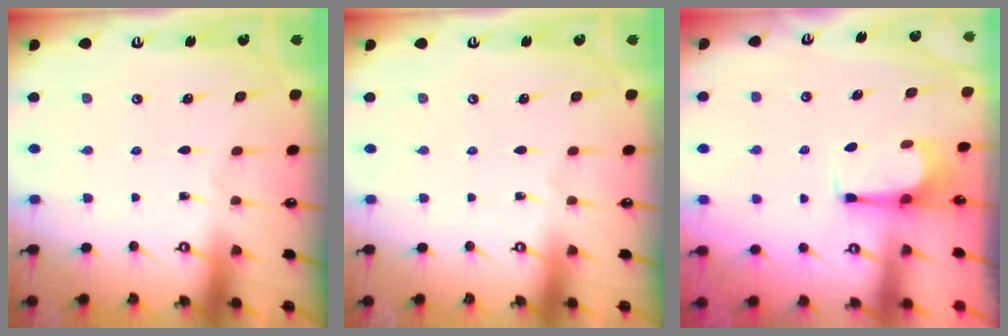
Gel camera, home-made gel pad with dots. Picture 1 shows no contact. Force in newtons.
{"total": 0.0}
{"total": 2.5, "press": 2.5, "slide": 0.4}